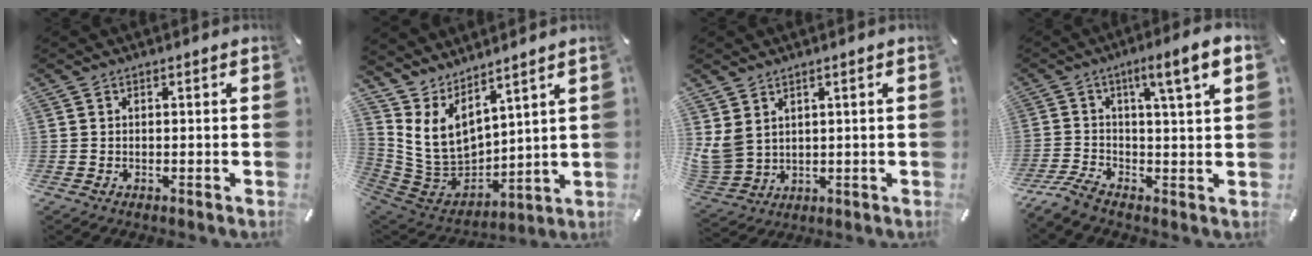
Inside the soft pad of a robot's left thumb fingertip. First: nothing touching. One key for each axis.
{"total": 9.4, "fx": 5.7, "fy": 6.5, "fz": 3.6, "tx": -0.092, "ty": -0.058, "tz": 0.121}
{"total": 6.3, "fx": 2.7, "fy": 5.1, "fz": 2.4, "tx": -0.075, "ty": -0.014, "tz": 0.052}
{"total": 8.9, "fx": 1.1, "fy": 1.4, "fz": 8.7, "tx": -0.150, "ty": -0.011, "tz": 0.011}